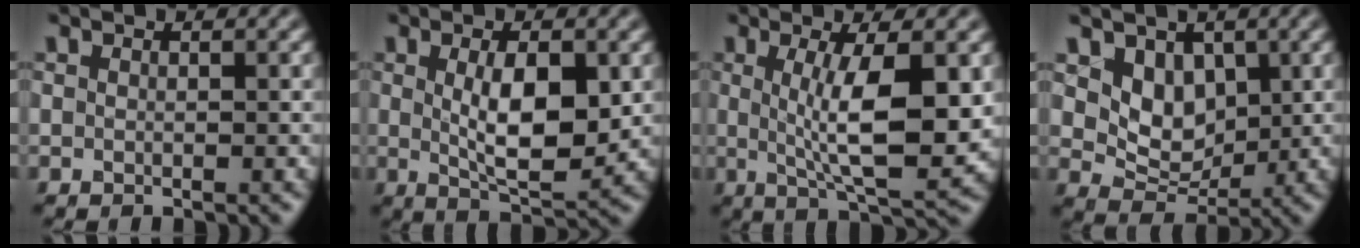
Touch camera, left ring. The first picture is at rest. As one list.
[{"total": 6.0, "force": [0.5, 2.4, 5.5], "torque": [-0.096, -0.007, 0.015]}, {"total": 7.5, "force": [0.8, 1.8, 7.2], "torque": [-0.116, -0.010, 0.017]}, {"total": 4.2, "force": [1.5, 3.2, 2.3], "torque": [-0.046, -0.015, 0.023]}]